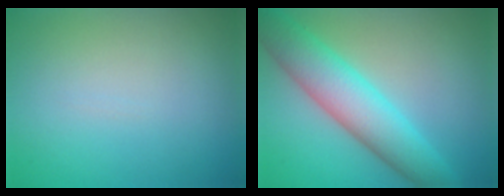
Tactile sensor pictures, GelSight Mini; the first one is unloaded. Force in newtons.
{"total": 6.8, "press": 6.8, "slide": 0.1}